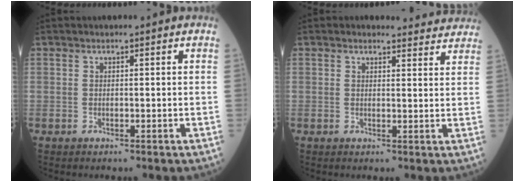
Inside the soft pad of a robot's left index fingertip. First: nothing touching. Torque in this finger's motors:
{"motor_torque": [0.56, -0.57, 0.07, -0.01]}